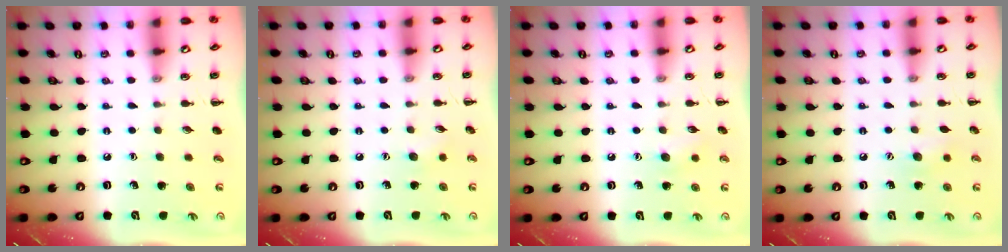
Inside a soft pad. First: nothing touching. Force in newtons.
{"total": 4.8, "press": 4.6, "slide": 1.0}
{"total": 6.4, "press": 6.2, "slide": 1.6}
{"total": 6.6, "press": 6.4, "slide": 1.6}